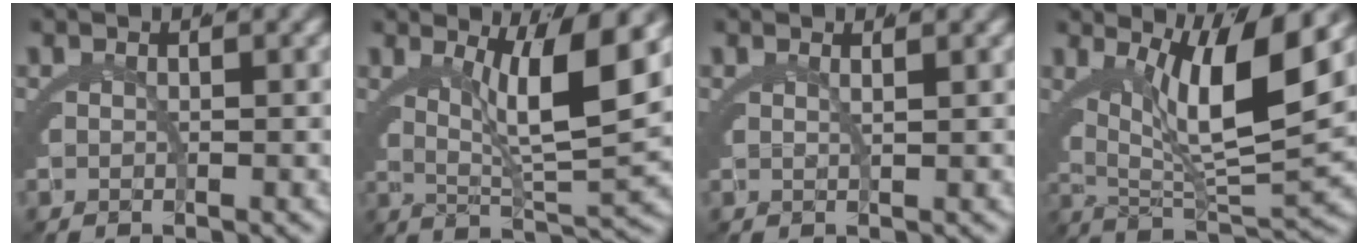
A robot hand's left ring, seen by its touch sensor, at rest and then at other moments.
{"total": 7.9, "force": [3.0, 1.5, 7.1], "torque": [-0.112, 0.001, 0.051]}
{"total": 1.2, "force": [0.9, -0.6, 0.5], "torque": [-0.012, -0.003, 0.020]}
{"total": 9.7, "force": [2.9, 3.3, 8.6], "torque": [-0.144, -0.002, 0.053]}